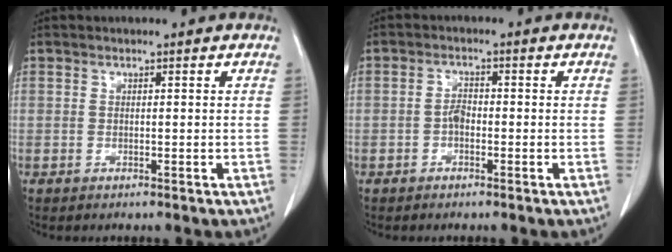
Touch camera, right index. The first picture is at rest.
{"total": 1.8, "force": [-0.6, 1.0, 1.4], "torque": [-0.020, 0.008, -0.011]}